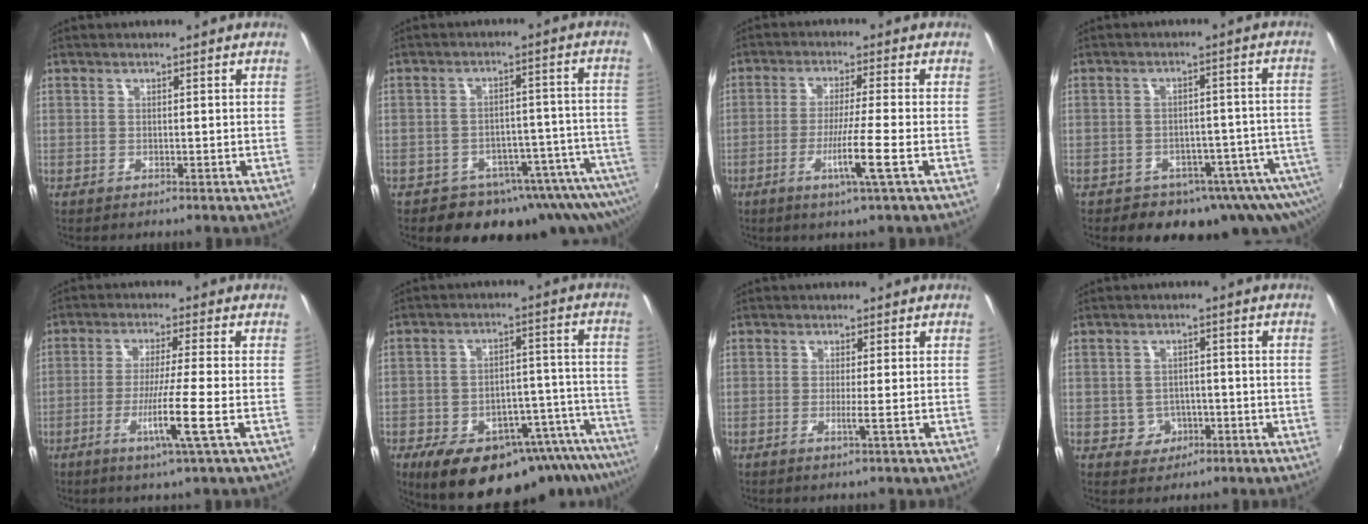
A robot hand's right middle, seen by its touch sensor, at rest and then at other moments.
{"total": 19.0, "force": [-15.1, 9.0, 7.3], "torque": [-0.084, 0.011, -0.184]}
{"total": 7.0, "force": [-2.7, -1.4, 6.3], "torque": [-0.123, -0.015, -0.052]}
{"total": 16.9, "force": [-11.7, 9.7, 7.5], "torque": [-0.104, -0.001, -0.130]}
{"total": 7.9, "force": [-3.0, -1.6, 7.2], "torque": [-0.143, -0.017, -0.056]}
{"total": 23.7, "force": [-18.4, 8.9, 12.1], "torque": [-0.179, -0.001, -0.234]}
{"total": 1.5, "force": [-0.4, -0.7, 1.3], "torque": [-0.020, -0.008, -0.008]}
{"total": 4.5, "force": [-1.5, 4.1, 0.9], "torque": [-0.028, 0.008, -0.013]}